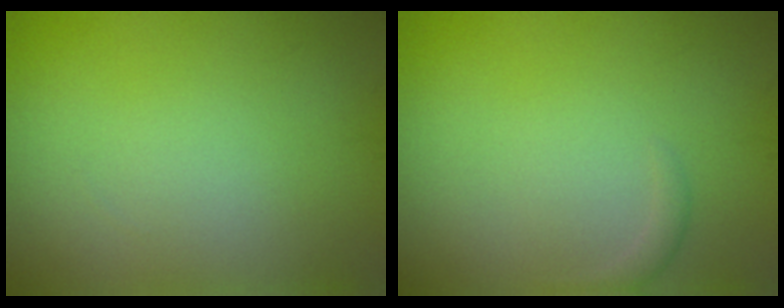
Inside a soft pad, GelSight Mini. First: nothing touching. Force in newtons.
{"total": 0.8, "press": 0.8, "slide": 0.1}